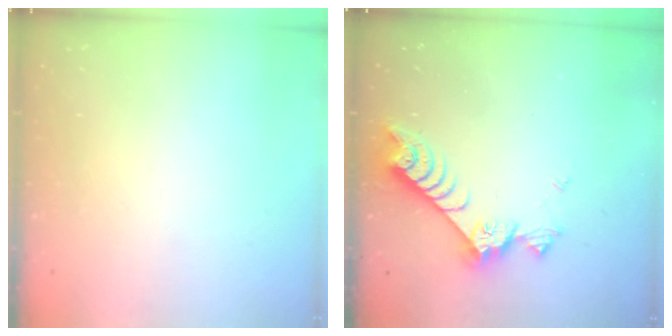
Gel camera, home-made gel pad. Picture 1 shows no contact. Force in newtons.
{"total": 7.6, "press": 7.5, "slide": 1.0}